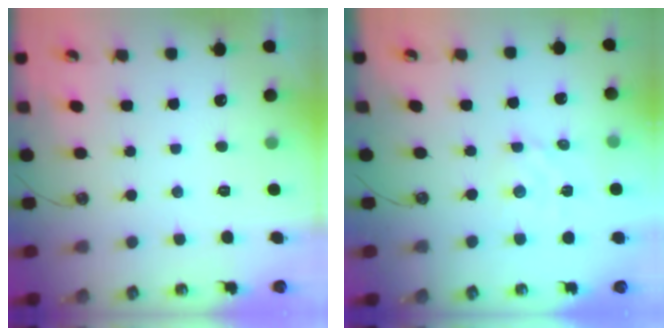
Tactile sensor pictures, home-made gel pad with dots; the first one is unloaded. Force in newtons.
{"total": 3.0, "press": 3.0, "slide": 0.1}